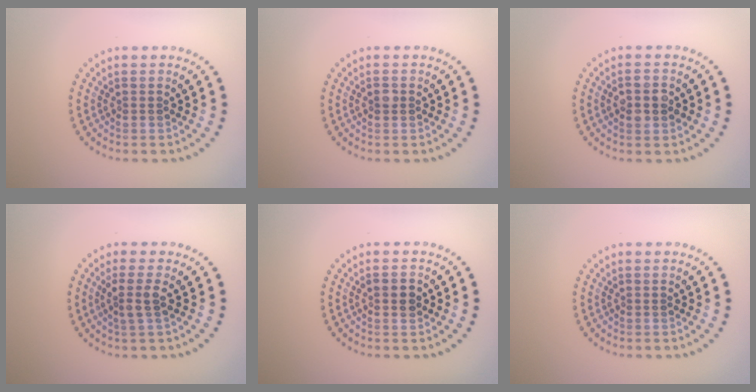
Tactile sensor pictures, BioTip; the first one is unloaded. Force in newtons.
{"total": 1.0, "press": 0.9, "slide": 0.1}
{"total": 2.8, "press": 2.8, "slide": 0.2}
{"total": 1.9, "press": 1.5, "slide": 1.1}
{"total": 1.3, "press": 1.3, "slide": 0.1}
{"total": 0.0}